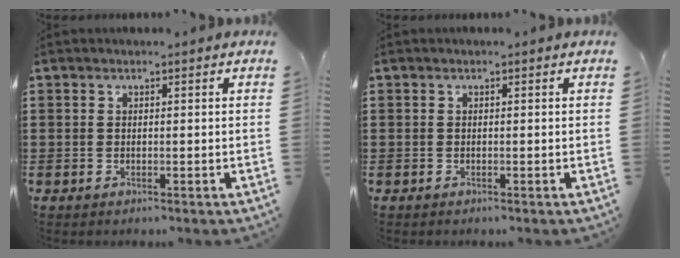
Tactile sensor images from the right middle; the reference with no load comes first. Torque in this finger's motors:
{"motor_torque": [0.35, -0.35, 0.09, 0.02]}